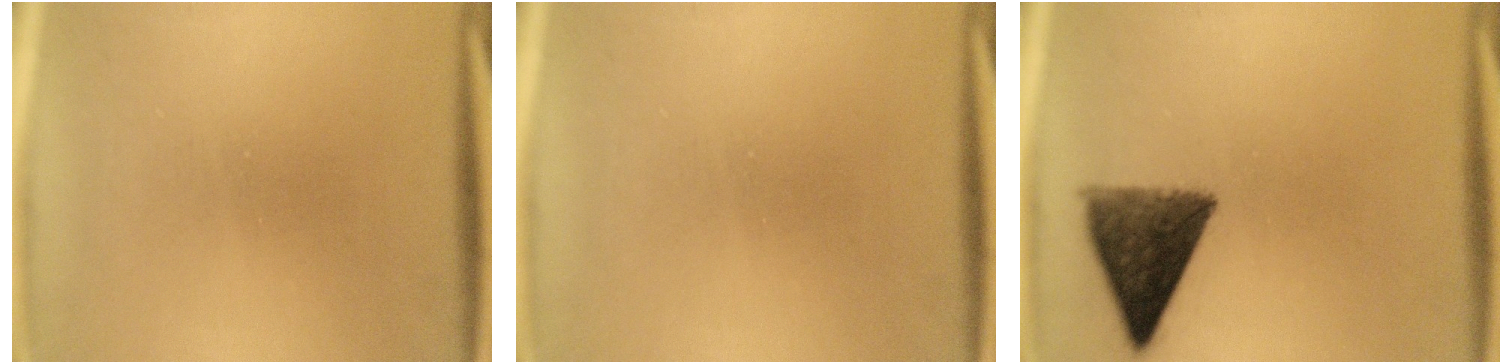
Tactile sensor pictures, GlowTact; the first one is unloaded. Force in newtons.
{"total": 0.0}
{"total": 9.8}